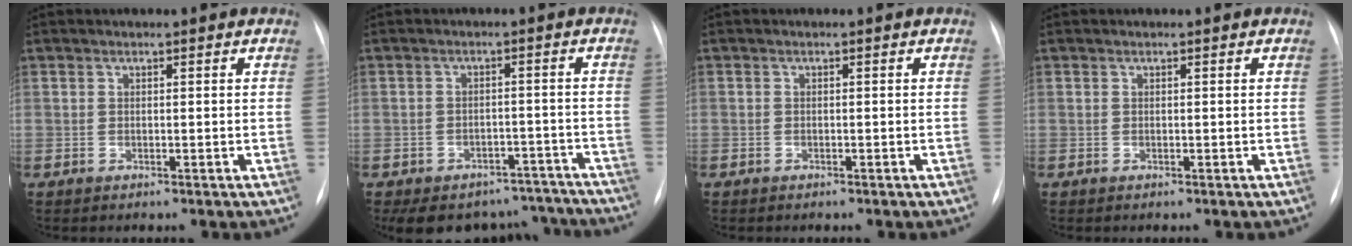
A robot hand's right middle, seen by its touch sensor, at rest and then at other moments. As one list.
[{"total": 15.1, "force": [-13.0, 7.1, 3.2], "torque": [-0.052, 0.023, -0.152]}, {"total": 0.5, "force": [-0.4, 0.4, 0.1], "torque": [-0.004, 0.002, -0.006]}, {"total": 0.0}]